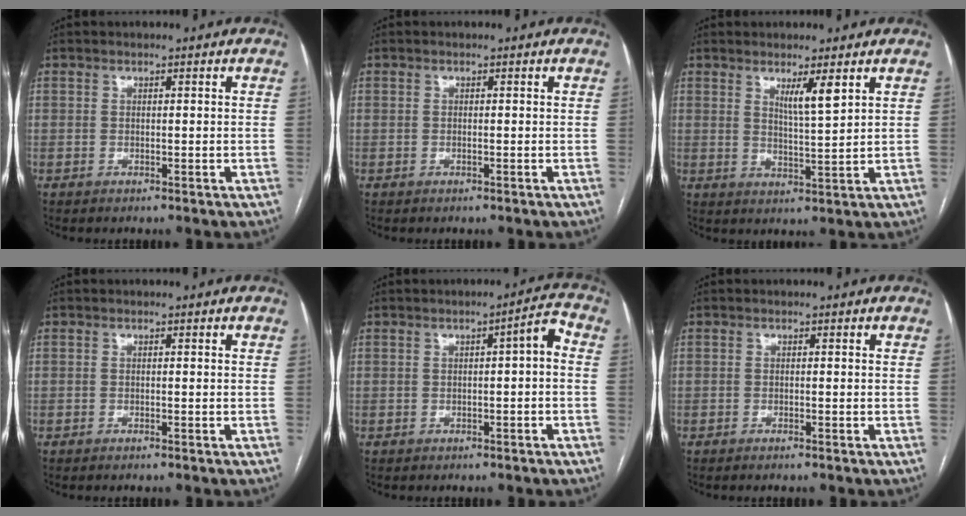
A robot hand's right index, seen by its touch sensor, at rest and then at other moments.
{"total": 0.0}
{"total": 4.2, "force": [2.3, -0.2, 3.5], "torque": [-0.064, -0.012, 0.044]}
{"total": 0.5, "force": [-0.4, -0.2, 0.3], "torque": [-0.008, 0.000, -0.010]}
{"total": 3.3, "force": [-0.3, 0.4, 3.3], "torque": [-0.040, 0.014, -0.007]}
{"total": 0.8, "force": [-0.6, -0.2, 0.4], "torque": [-0.011, 0.000, -0.011]}